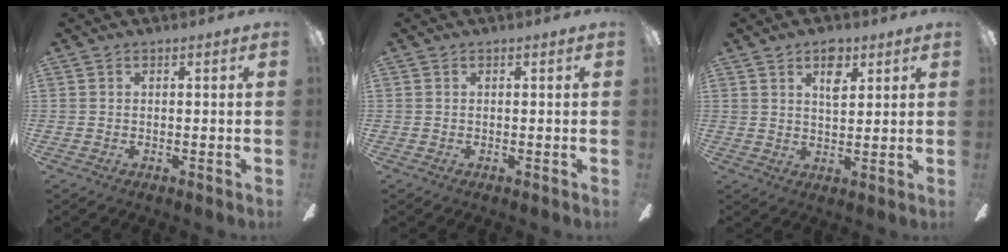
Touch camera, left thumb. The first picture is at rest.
{"total": 0.0}
{"total": 6.0, "force": [3.6, 2.7, 3.9], "torque": [-0.052, -0.008, 0.060]}